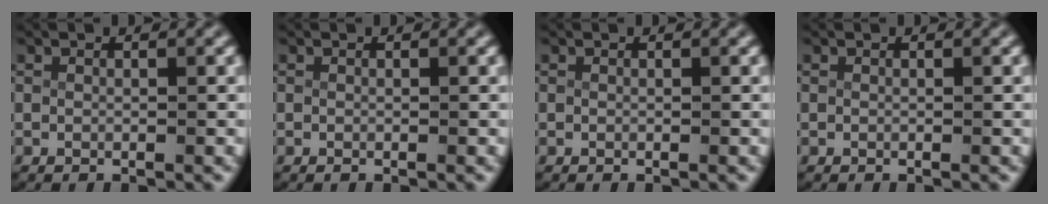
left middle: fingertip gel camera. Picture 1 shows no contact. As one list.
[{"total": 0.0}, {"total": 0.0}, {"total": 0.0}]